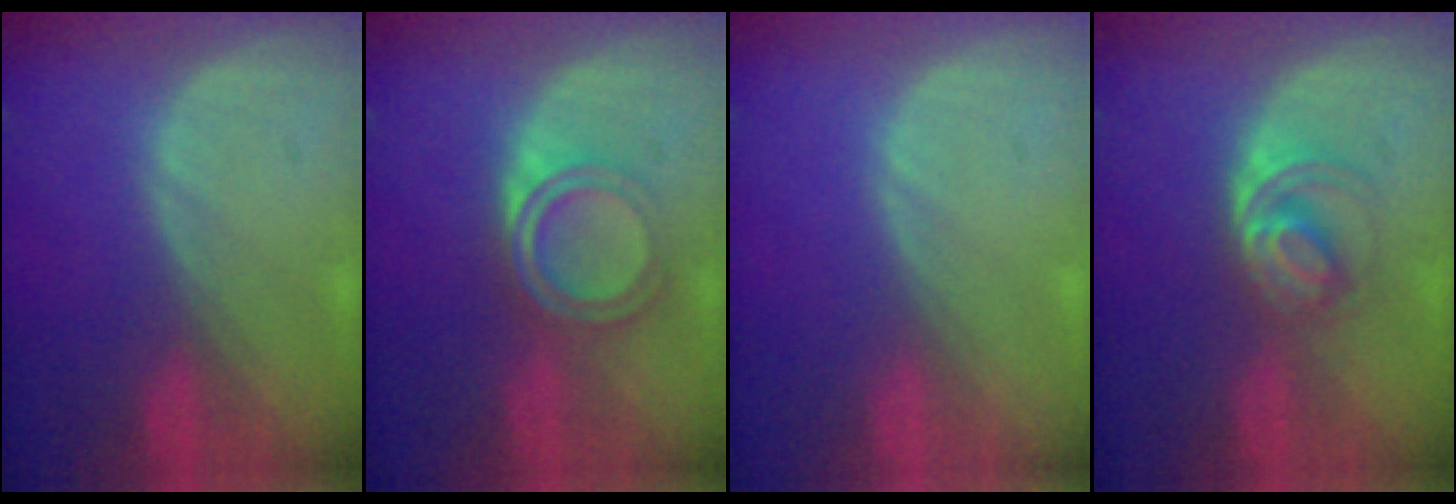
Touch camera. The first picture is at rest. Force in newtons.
{"total": 5.3, "press": 4.9, "slide": 2.0}
{"total": 0.0}
{"total": 5.1, "press": 5.0, "slide": 1.3}